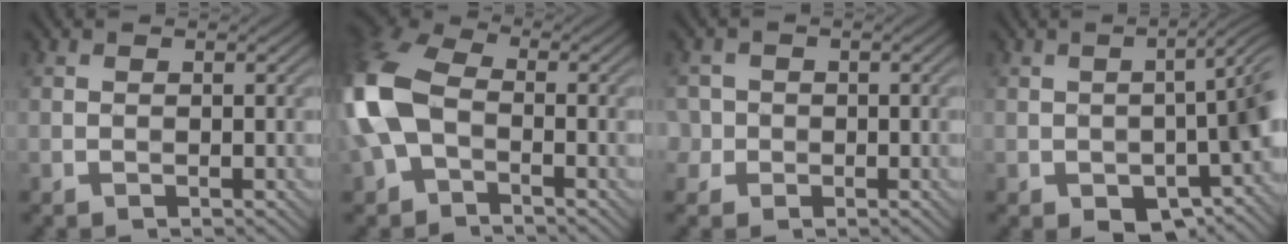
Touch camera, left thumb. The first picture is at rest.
{"total": 11.8, "force": [-2.0, 7.5, 8.9], "torque": [-0.245, 0.004, -0.056]}
{"total": 2.3, "force": [-0.4, 2.2, 0.2], "torque": [-0.004, -0.004, -0.010]}
{"total": 10.5, "force": [-4.1, 4.4, 8.6], "torque": [-0.104, -0.018, -0.052]}